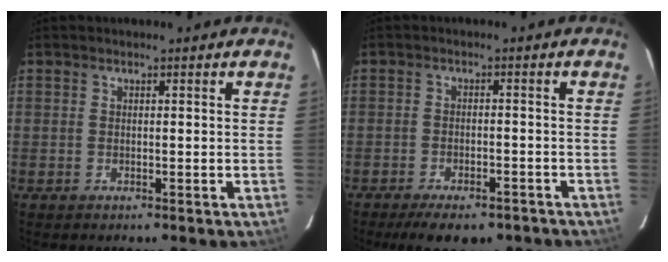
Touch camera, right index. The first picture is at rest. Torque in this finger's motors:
{"motor_torque": [1.09, -1.05, 0.46, 0.08]}